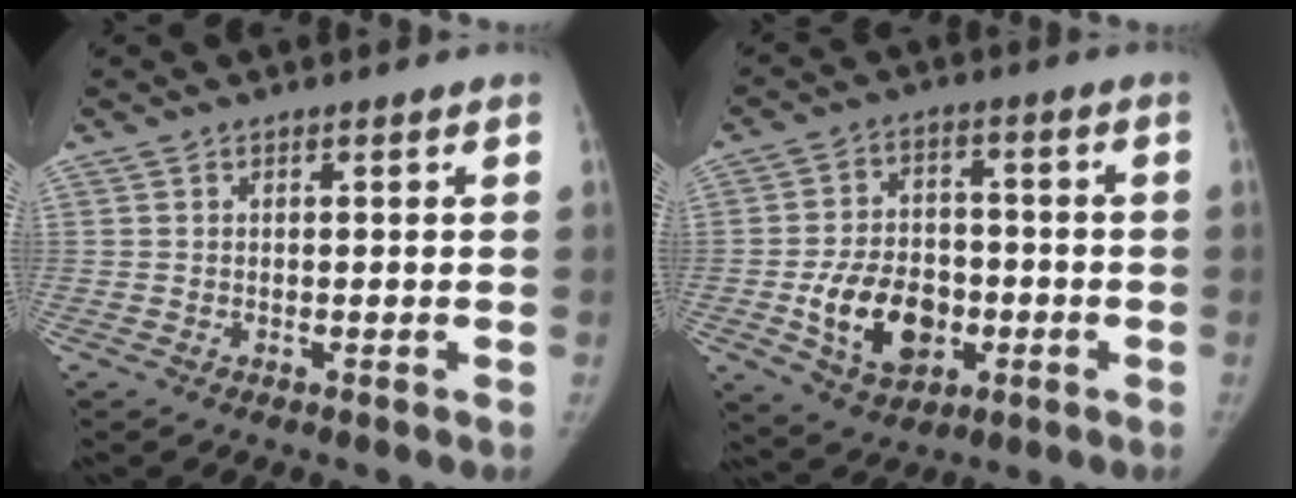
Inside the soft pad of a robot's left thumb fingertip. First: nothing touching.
{"total": 13.4, "force": [-3.5, 9.5, 8.9], "torque": [-0.121, 0.013, -0.052]}